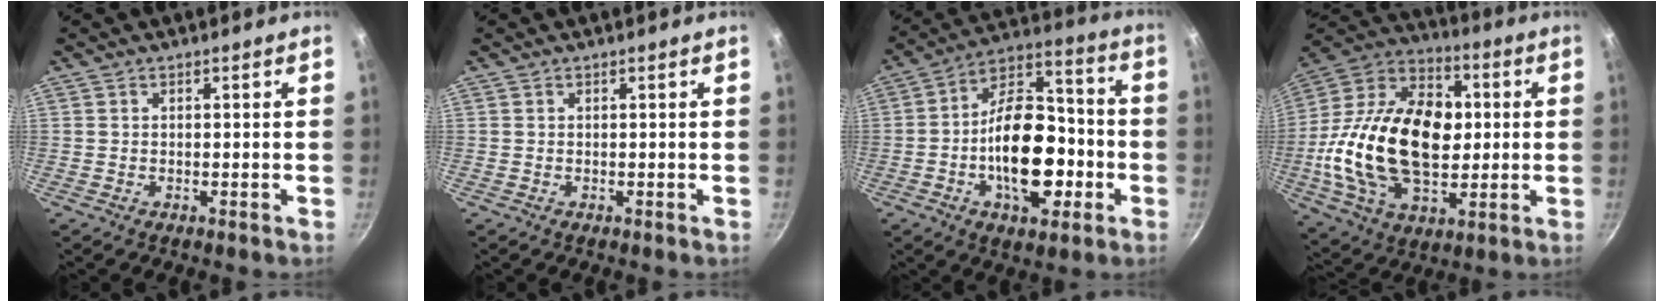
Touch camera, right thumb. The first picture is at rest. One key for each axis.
{"total": 0.0}
{"total": 19.4, "fx": -4.9, "fy": 11.0, "fz": 15.2, "tx": -0.206, "ty": 0.053, "tz": -0.085}
{"total": 28.1, "fx": -0.2, "fy": 17.9, "fz": 21.7, "tx": -0.370, "ty": 0.025, "tz": -0.009}